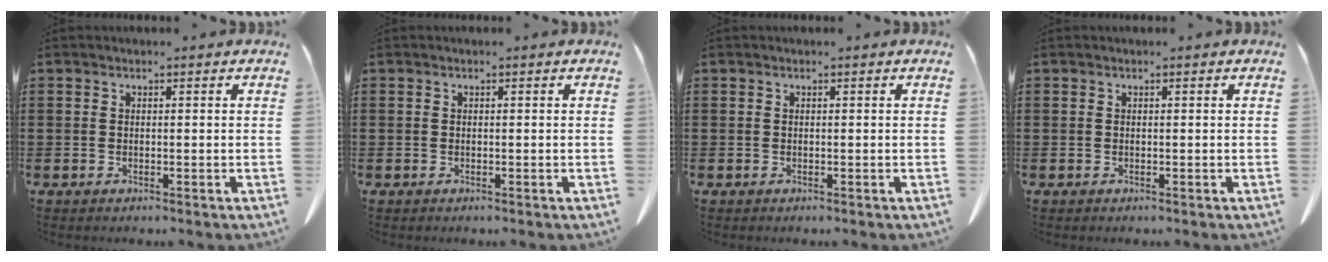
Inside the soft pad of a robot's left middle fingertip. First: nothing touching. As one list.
[{"total": 0.0}, {"total": 0.0}, {"total": 0.0}]